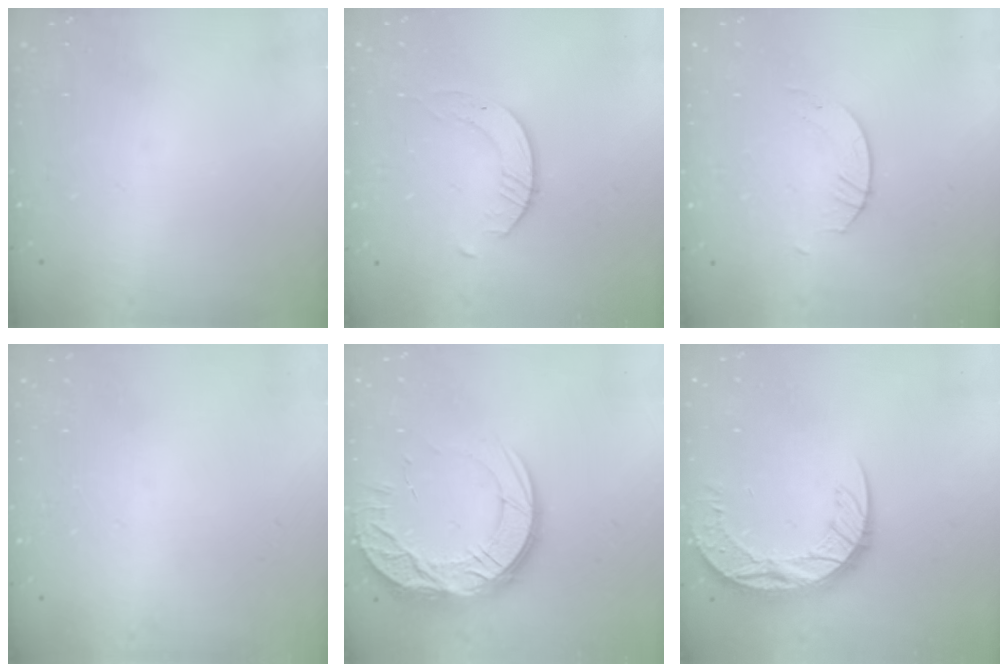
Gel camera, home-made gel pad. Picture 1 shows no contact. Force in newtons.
{"total": 1.7, "press": 1.7, "slide": 0.2}
{"total": 2.6, "press": 2.6, "slide": 0.2}
{"total": 0.0}
{"total": 16.5, "press": 16.5, "slide": 1.4}
{"total": 11.6, "press": 11.6, "slide": 0.9}